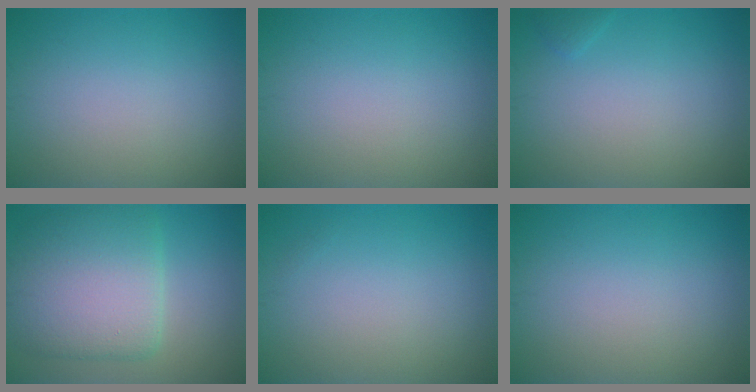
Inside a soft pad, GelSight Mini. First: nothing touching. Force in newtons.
{"total": 0.0}
{"total": 0.6, "press": 0.6, "slide": 0.1}
{"total": 8.6, "press": 8.6, "slide": 0.3}
{"total": 0.0}
{"total": 0.0}